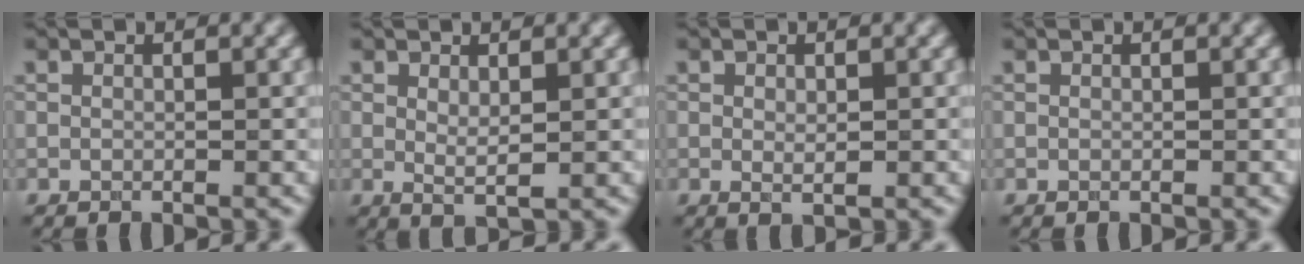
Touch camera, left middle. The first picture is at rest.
{"total": 1.6, "force": [0.5, 0.5, 1.5], "torque": [-0.028, -0.006, 0.014]}
{"total": 1.2, "force": [0.0, 0.6, 1.0], "torque": [-0.016, -0.003, 0.001]}
{"total": 0.0}